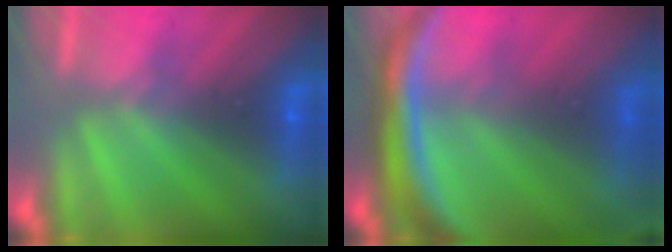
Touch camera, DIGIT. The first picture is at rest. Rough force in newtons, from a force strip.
{"total": 9.2}